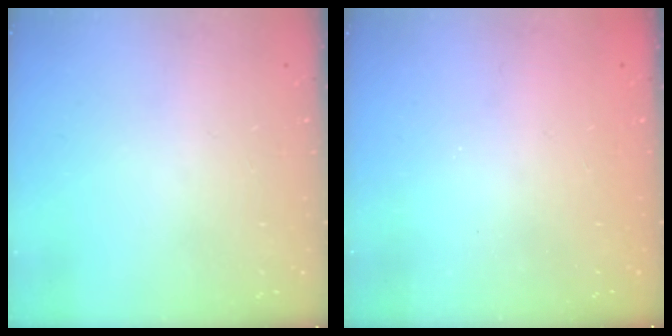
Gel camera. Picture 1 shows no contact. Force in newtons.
{"total": 2.5, "press": 2.4, "slide": 0.8}